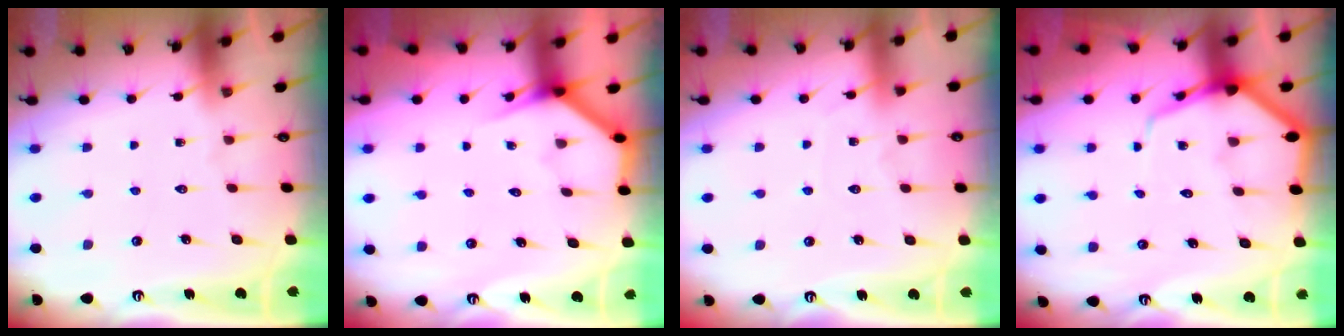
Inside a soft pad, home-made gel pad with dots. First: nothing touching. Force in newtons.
{"total": 3.7, "press": 3.7, "slide": 0.3}
{"total": 3.7, "press": 3.6, "slide": 0.4}
{"total": 7.4, "press": 7.3, "slide": 0.8}